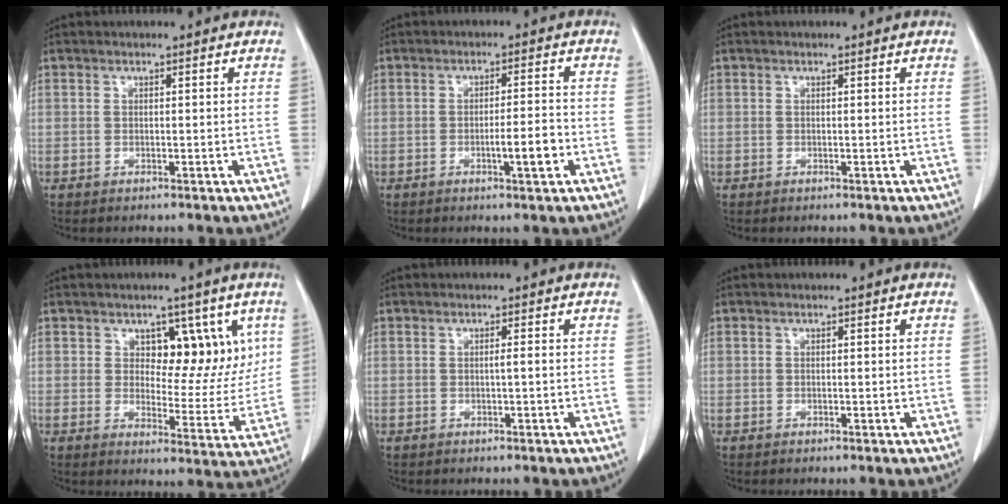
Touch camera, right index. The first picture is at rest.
{"total": 4.5, "force": [-1.6, 0.3, 4.2], "torque": [-0.064, -0.002, -0.024]}
{"total": 0.0}
{"total": 9.5, "force": [4.3, 5.2, 6.6], "torque": [-0.068, 0.005, 0.068]}
{"total": 0.8, "force": [-0.1, -0.1, 0.7], "torque": [-0.011, 0.001, -0.002]}
{"total": 0.0}